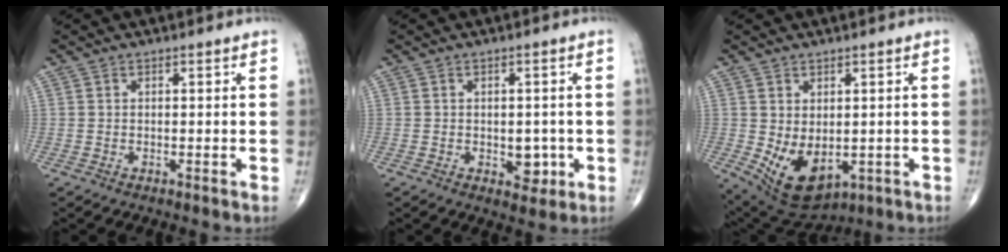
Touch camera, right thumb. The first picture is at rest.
{"total": 4.2, "force": [-0.9, 2.8, 3.0], "torque": [-0.011, 0.001, -0.006]}
{"total": 10.1, "force": [-1.5, 6.2, 7.8], "torque": [-0.119, -0.007, 0.003]}